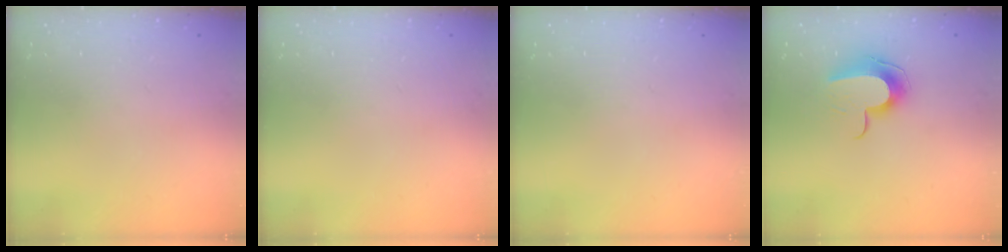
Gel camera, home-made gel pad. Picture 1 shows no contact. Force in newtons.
{"total": 0.0}
{"total": 0.0}
{"total": 10.2, "press": 10.2, "slide": 0.2}